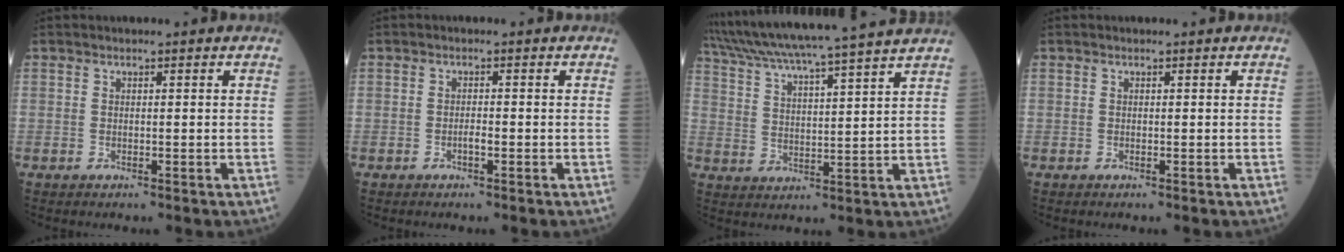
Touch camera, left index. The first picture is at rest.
{"total": 1.2, "force": [-0.6, 0.2, 1.0], "torque": [-0.020, 0.001, -0.009]}
{"total": 19.9, "force": [17.6, -1.6, 9.2], "torque": [-0.173, -0.001, 0.264]}
{"total": 0.0}